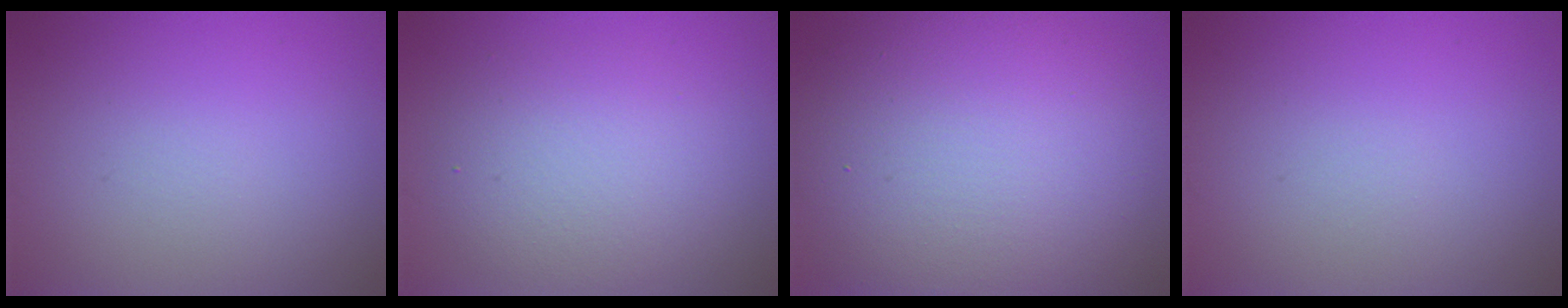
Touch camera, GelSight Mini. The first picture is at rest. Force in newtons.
{"total": 4.4, "press": 4.4, "slide": 0.3}
{"total": 13.1, "press": 13.1, "slide": 0.6}
{"total": 0.0}